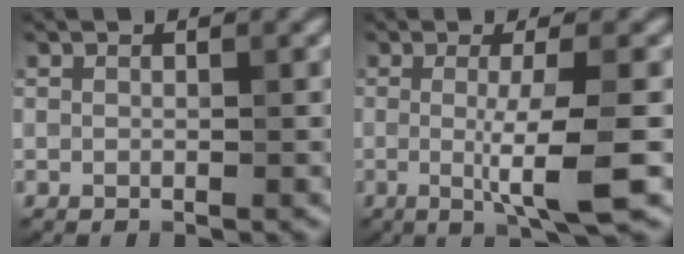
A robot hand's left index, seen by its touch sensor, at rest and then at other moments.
{"total": 5.3, "force": [-0.5, 0.9, 5.2], "torque": [-0.083, -0.014, -0.010]}